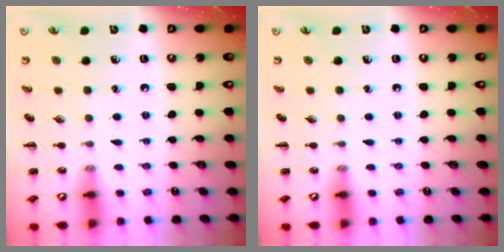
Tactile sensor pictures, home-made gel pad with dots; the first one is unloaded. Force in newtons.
{"total": 0.0}